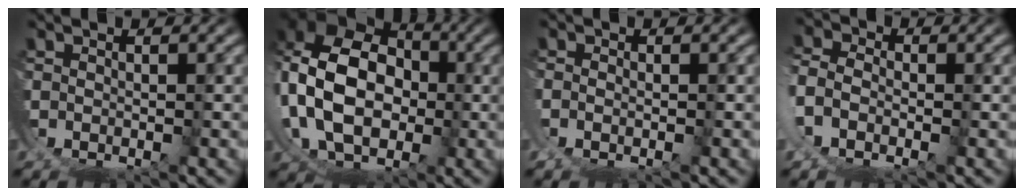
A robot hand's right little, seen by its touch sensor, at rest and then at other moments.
{"total": 12.4, "force": [3.0, 10.0, 6.7], "torque": [-0.169, -0.024, 0.049]}
{"total": 0.9, "force": [-0.1, 0.4, 0.9], "torque": [-0.016, -0.006, 0.001]}
{"total": 2.9, "force": [-1.0, 2.3, 1.5], "torque": [-0.053, -0.012, -0.013]}